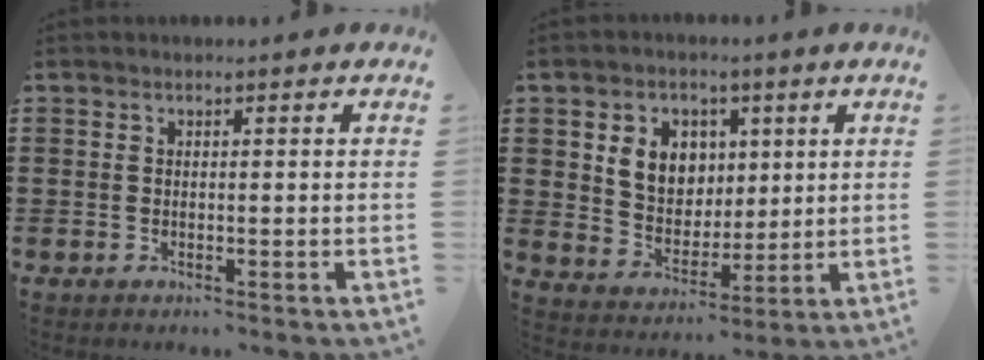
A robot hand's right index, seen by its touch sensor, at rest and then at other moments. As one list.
[{"total": 7.0, "force": [2.4, 6.0, 2.9], "torque": [-0.069, 0.015, 0.040]}]